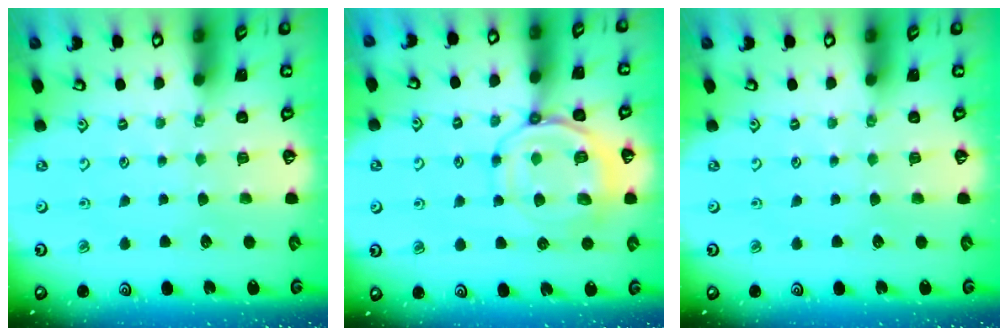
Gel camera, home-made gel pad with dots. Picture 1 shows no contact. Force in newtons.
{"total": 10.0, "press": 9.9, "slide": 1.1}
{"total": 0.0}